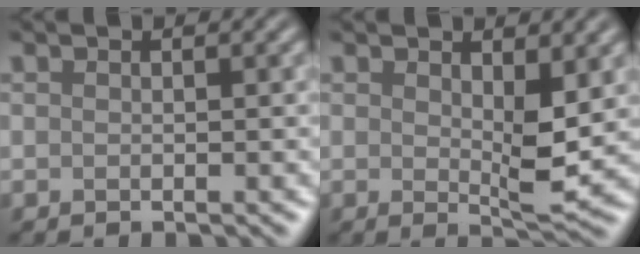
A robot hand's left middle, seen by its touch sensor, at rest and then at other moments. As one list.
[{"total": 3.3, "force": [1.0, 1.0, 3.0], "torque": [-0.049, -0.010, 0.018]}]